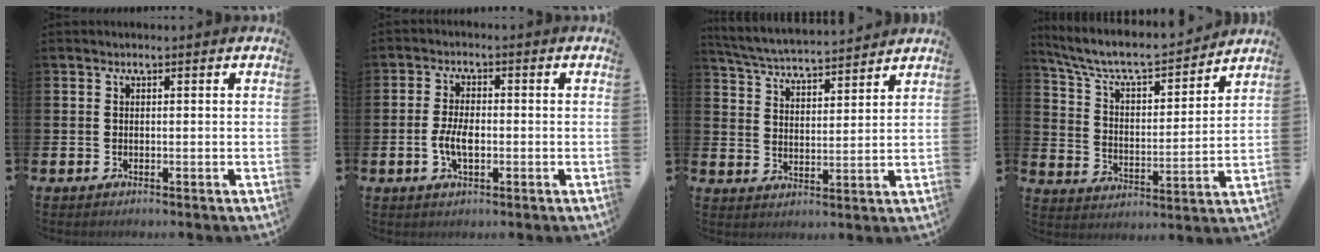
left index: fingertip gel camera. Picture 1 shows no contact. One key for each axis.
{"total": 4.0, "fx": -0.7, "fy": 1.9, "fz": 3.5, "tx": -0.065, "ty": 0.000, "tz": -0.015}
{"total": 5.1, "fx": 5.0, "fy": 0.2, "fz": 0.8, "tx": -0.038, "ty": -0.038, "tz": 0.086}
{"total": 7.6, "fx": 6.9, "fy": 1.7, "fz": 2.8, "tx": -0.088, "ty": -0.050, "tz": 0.115}